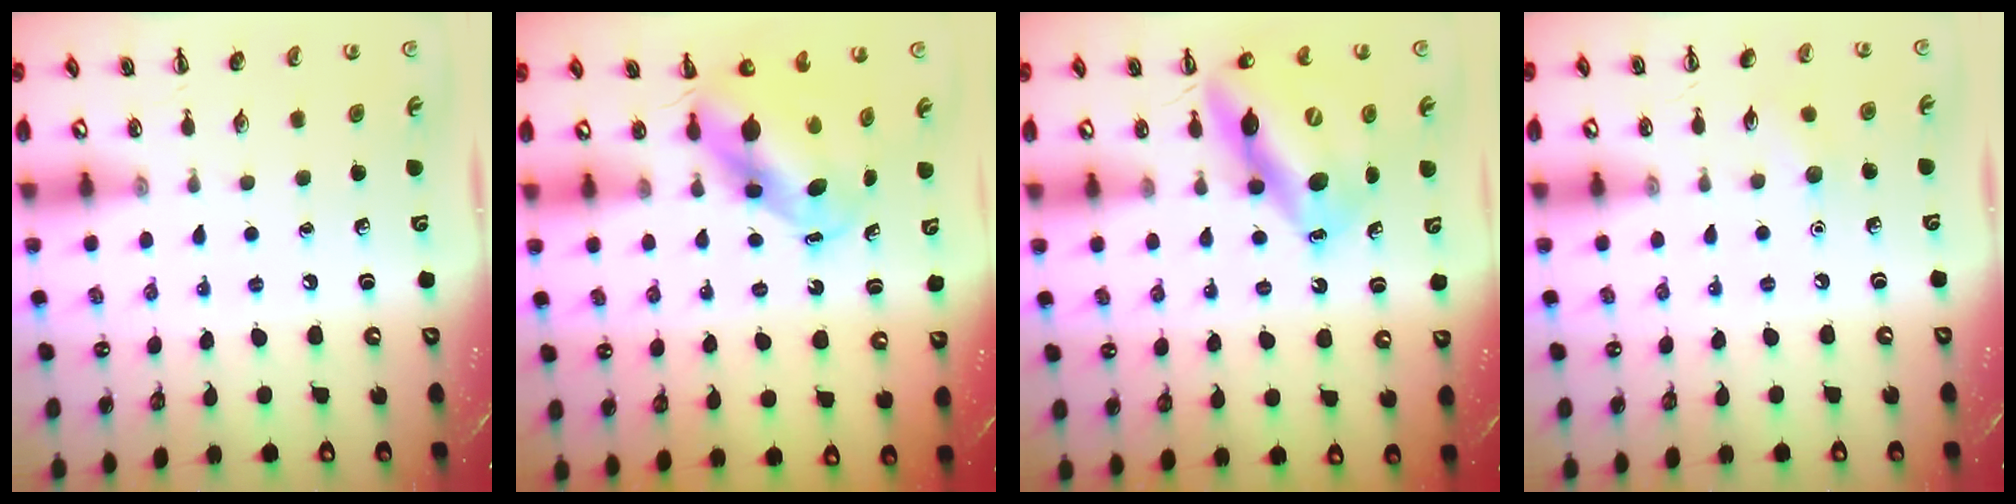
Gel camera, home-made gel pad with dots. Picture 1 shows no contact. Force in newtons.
{"total": 5.4, "press": 5.2, "slide": 1.1}
{"total": 14.1, "press": 13.4, "slide": 4.4}
{"total": 5.5, "press": 5.3, "slide": 1.5}